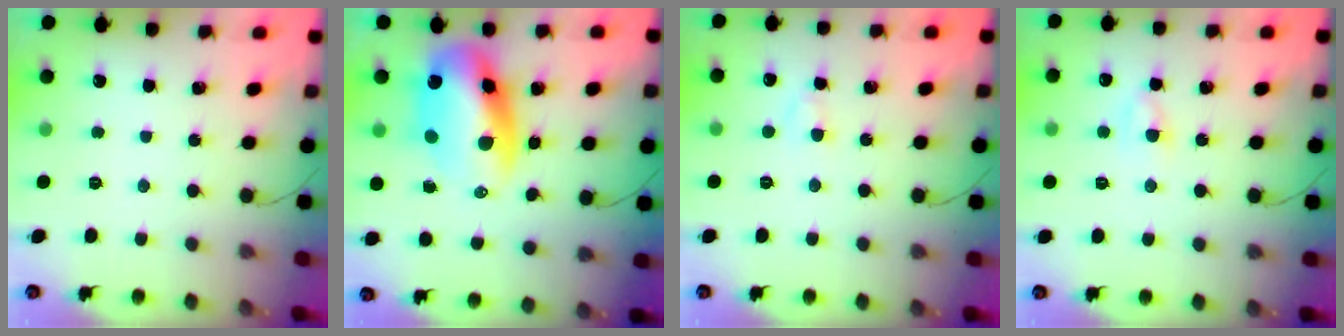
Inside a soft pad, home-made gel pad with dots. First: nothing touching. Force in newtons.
{"total": 14.3, "press": 13.9, "slide": 3.6}
{"total": 2.1, "press": 1.8, "slide": 1.0}
{"total": 4.1, "press": 3.9, "slide": 1.1}